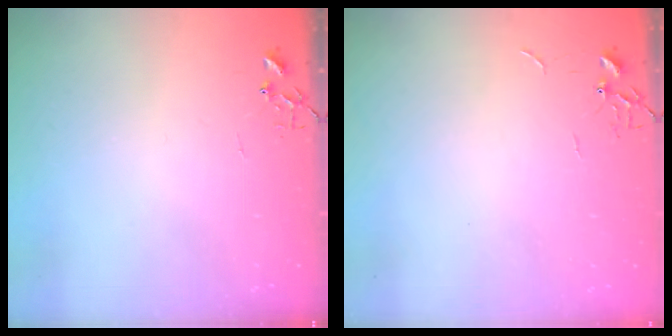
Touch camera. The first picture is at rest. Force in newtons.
{"total": 0.8, "press": 0.8, "slide": 0.2}